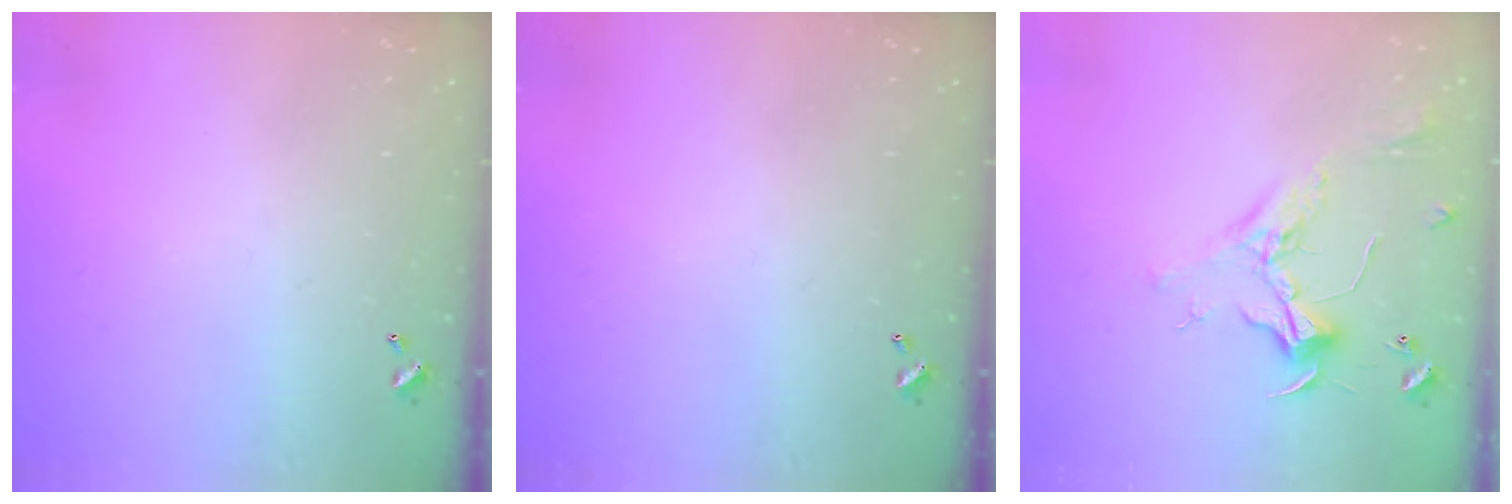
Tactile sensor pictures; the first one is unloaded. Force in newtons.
{"total": 0.0}
{"total": 2.5, "press": 2.3, "slide": 0.8}